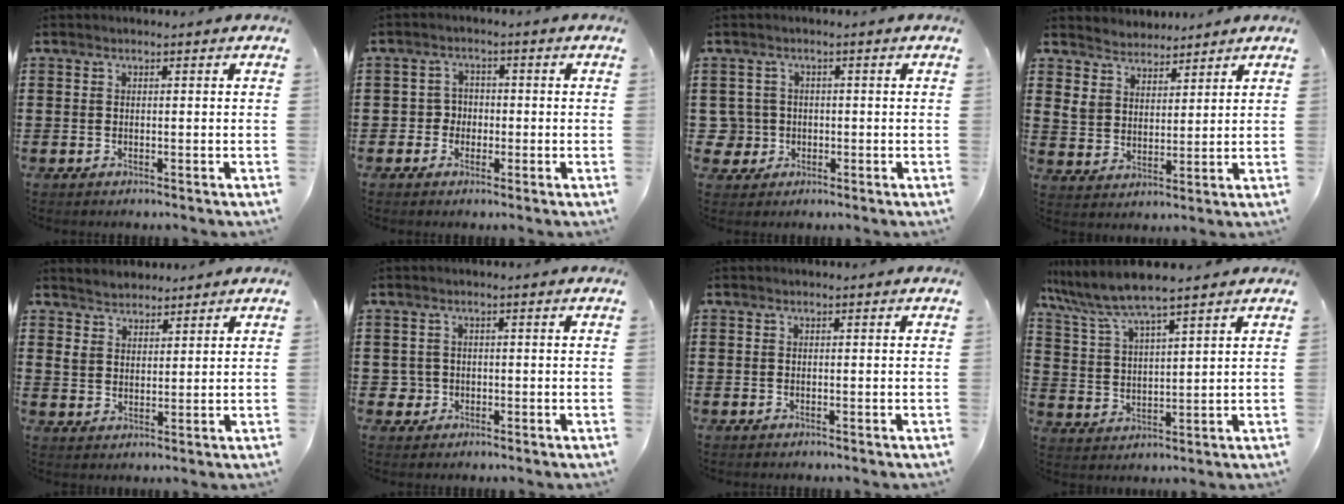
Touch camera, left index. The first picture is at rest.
{"total": 2.9, "force": [-1.1, 2.6, 0.7], "torque": [-0.026, 0.006, -0.027]}
{"total": 3.3, "force": [-0.5, 3.2, 0.4], "torque": [-0.032, 0.004, -0.016]}
{"total": 4.7, "force": [3.9, 2.5, -0.1], "torque": [-0.023, -0.009, 0.072]}
{"total": 3.6, "force": [3.0, 2.0, 0.3], "torque": [-0.018, 0.007, 0.057]}
{"total": 1.8, "force": [-0.4, 1.8, 0.3], "torque": [-0.015, 0.004, -0.011]}
{"total": 0.0}
{"total": 6.6, "force": [5.8, 0.7, 3.2], "torque": [-0.085, -0.021, 0.101]}